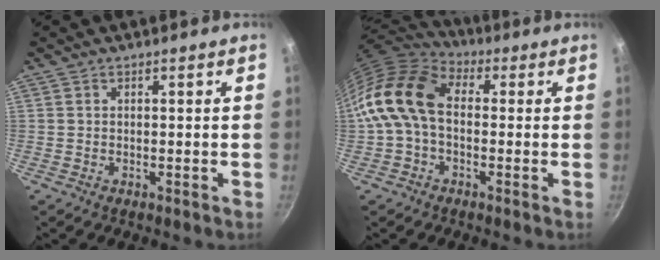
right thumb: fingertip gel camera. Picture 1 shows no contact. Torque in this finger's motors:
{"motor_torque": [0.25, 1.14, 0.86, -0.80, 0.23]}